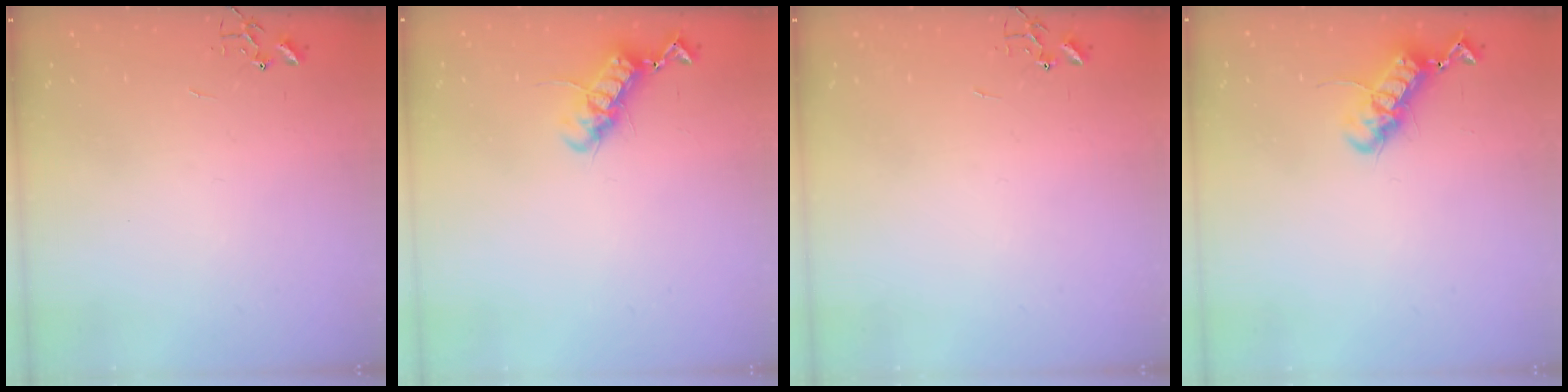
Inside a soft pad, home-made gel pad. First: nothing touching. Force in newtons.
{"total": 11.7, "press": 11.7, "slide": 0.9}
{"total": 0.0}
{"total": 12.7, "press": 12.6, "slide": 1.6}